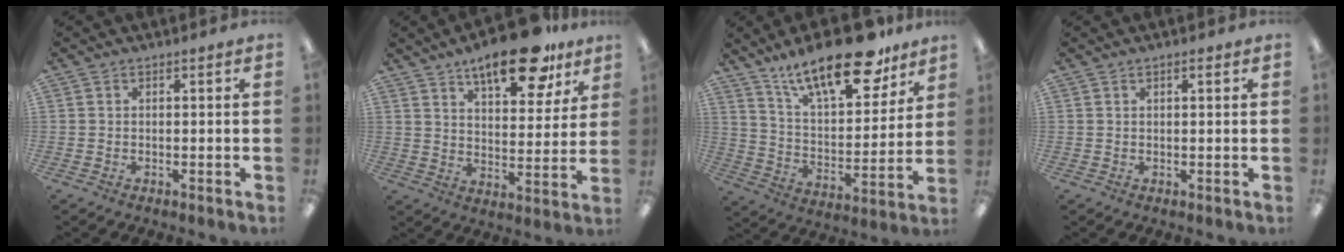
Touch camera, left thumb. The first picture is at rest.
{"total": 17.2, "force": [12.1, 6.5, 10.4], "torque": [-0.145, -0.062, 0.197]}
{"total": 22.2, "force": [15.7, 8.0, 13.4], "torque": [-0.210, -0.094, 0.267]}
{"total": 1.1, "force": [0.7, 0.2, 0.8], "torque": [-0.016, 0.001, 0.011]}